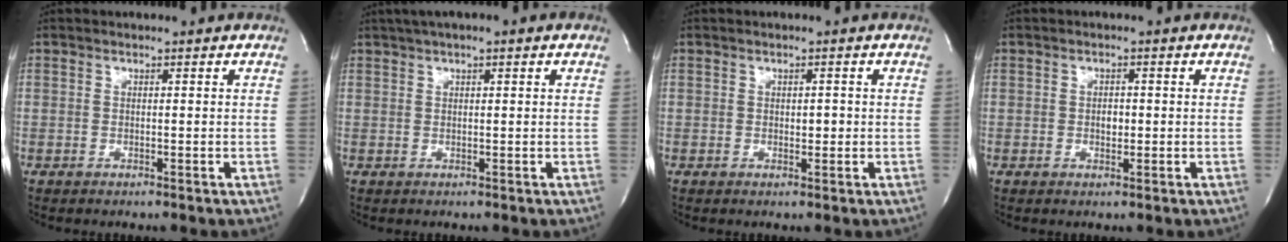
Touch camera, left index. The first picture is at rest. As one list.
[{"total": 5.2, "force": [3.2, 0.8, 4.0], "torque": [-0.069, 0.030, 0.048]}, {"total": 1.4, "force": [-0.1, 0.8, 1.1], "torque": [-0.013, 0.001, 0.000]}, {"total": 1.7, "force": [-0.2, 1.0, 1.3], "torque": [-0.021, 0.003, -0.002]}]